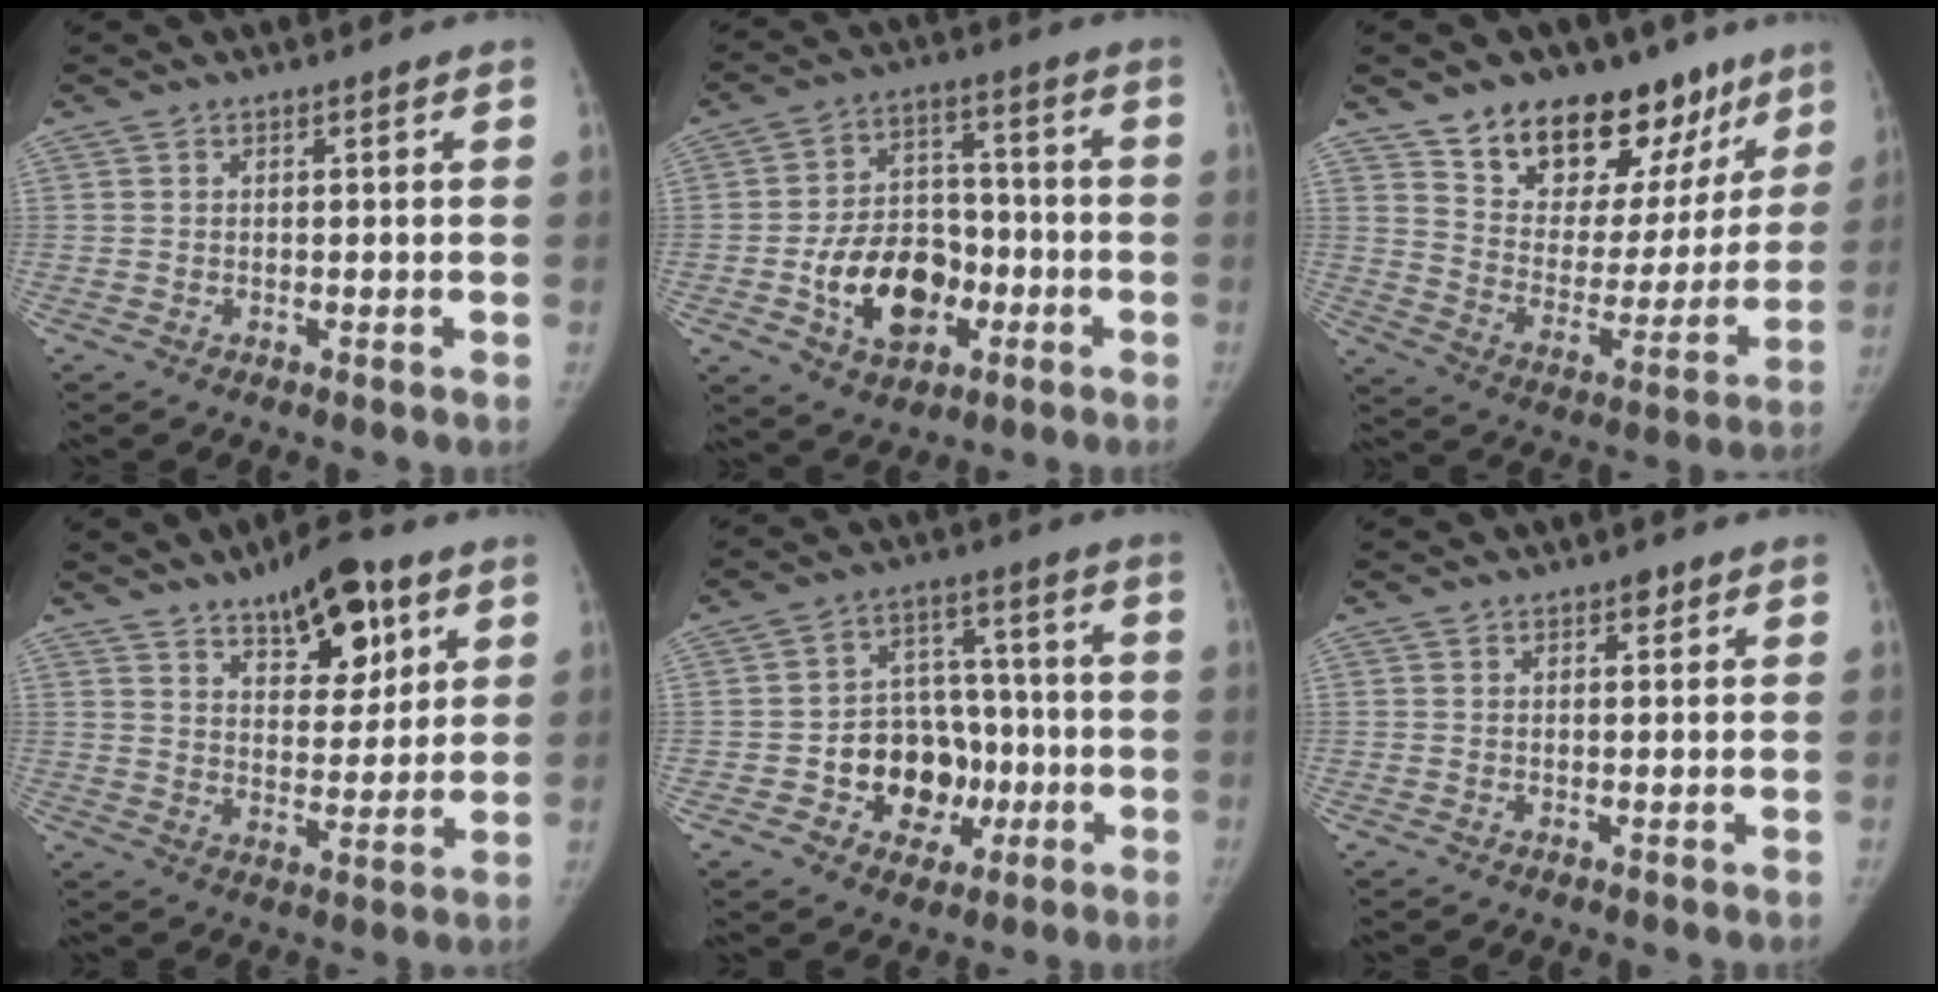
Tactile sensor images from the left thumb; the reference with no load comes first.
{"total": 15.0, "force": [-4.6, 10.5, 9.6], "torque": [-0.114, 0.031, -0.072]}
{"total": 23.6, "force": [15.6, 13.0, 12.0], "torque": [-0.122, -0.066, 0.246]}
{"total": 14.0, "force": [8.0, 6.3, 9.6], "torque": [-0.102, -0.037, 0.123]}
{"total": 13.4, "force": [-3.6, 10.5, 7.6], "torque": [-0.056, 0.039, -0.050]}
{"total": 1.5, "force": [1.0, 0.7, 0.9], "torque": [-0.006, -0.003, 0.011]}